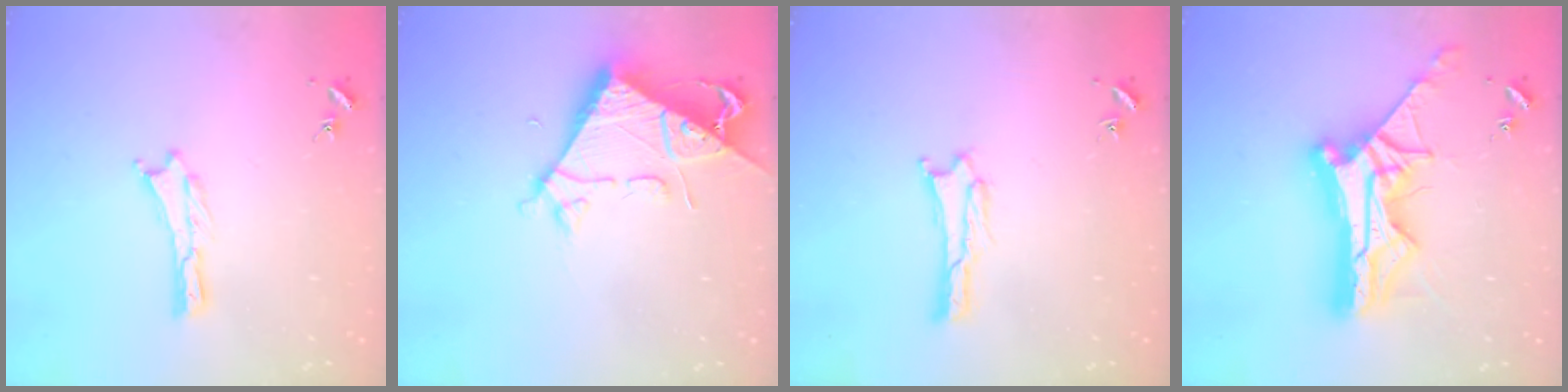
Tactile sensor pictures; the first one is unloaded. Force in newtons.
{"total": 7.3, "press": 7.3, "slide": 0.6}
{"total": 1.9, "press": 1.9, "slide": 0.1}
{"total": 14.8, "press": 14.7, "slide": 1.4}